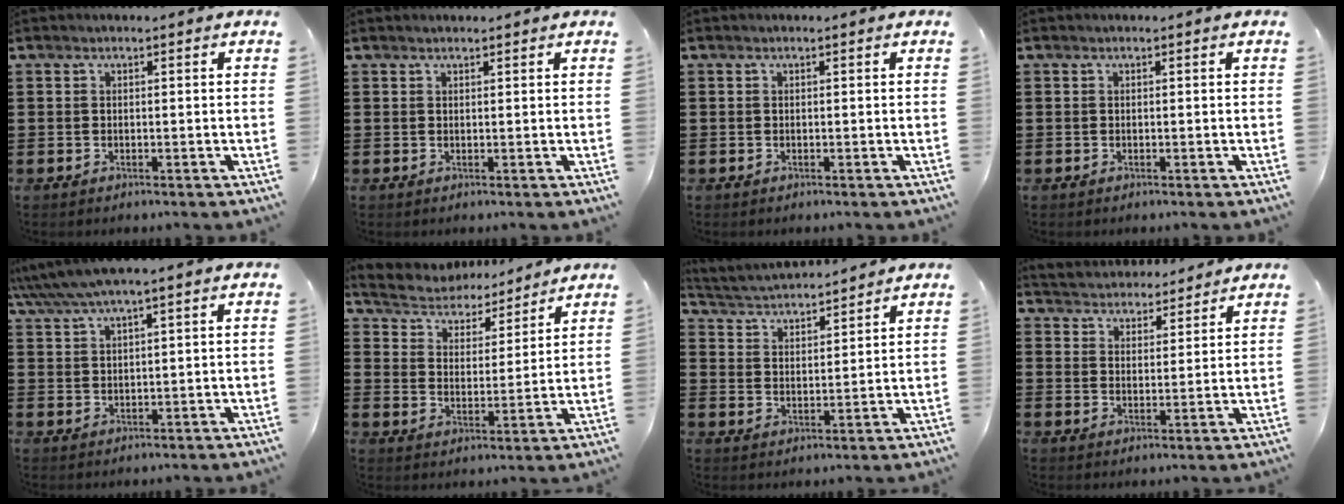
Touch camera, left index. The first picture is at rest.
{"total": 0.5, "force": [0.5, 0.2, 0.1], "torque": [-0.003, 0.001, 0.011]}
{"total": 0.0}
{"total": 0.0}
{"total": 4.0, "force": [3.1, 0.1, 2.6], "torque": [-0.059, -0.005, 0.053]}
{"total": 4.7, "force": [4.6, 0.9, 0.2], "torque": [-0.031, -0.033, 0.076]}
{"total": 3.6, "force": [3.6, 0.2, 0.2], "torque": [-0.023, -0.020, 0.060]}
{"total": 3.8, "force": [3.7, 0.6, -0.7], "torque": [-0.005, -0.021, 0.064]}